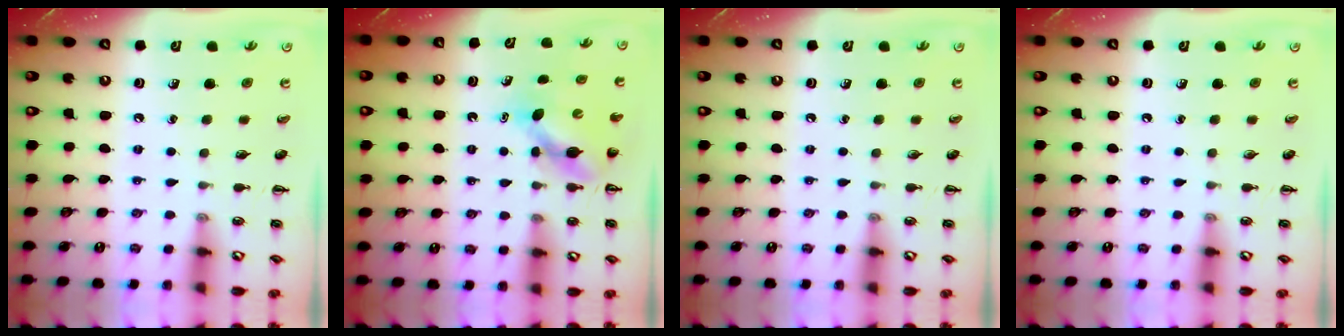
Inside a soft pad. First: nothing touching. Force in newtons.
{"total": 5.2, "press": 5.2, "slide": 0.3}
{"total": 0.0}
{"total": 0.0}